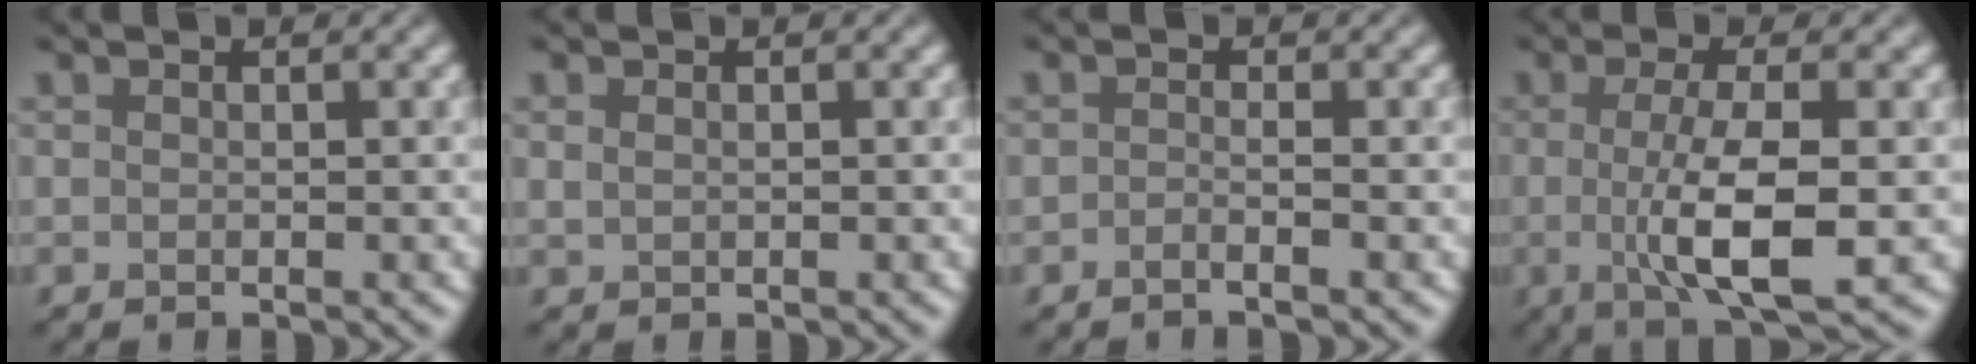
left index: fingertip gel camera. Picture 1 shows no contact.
{"total": 0.7, "force": [0.3, 0.5, 0.4], "torque": [-0.012, 0.000, 0.009]}
{"total": 0.9, "force": [-0.7, 0.2, 0.7], "torque": [-0.012, 0.001, -0.013]}
{"total": 6.9, "force": [-0.7, 1.8, 6.7], "torque": [-0.116, -0.009, -0.010]}